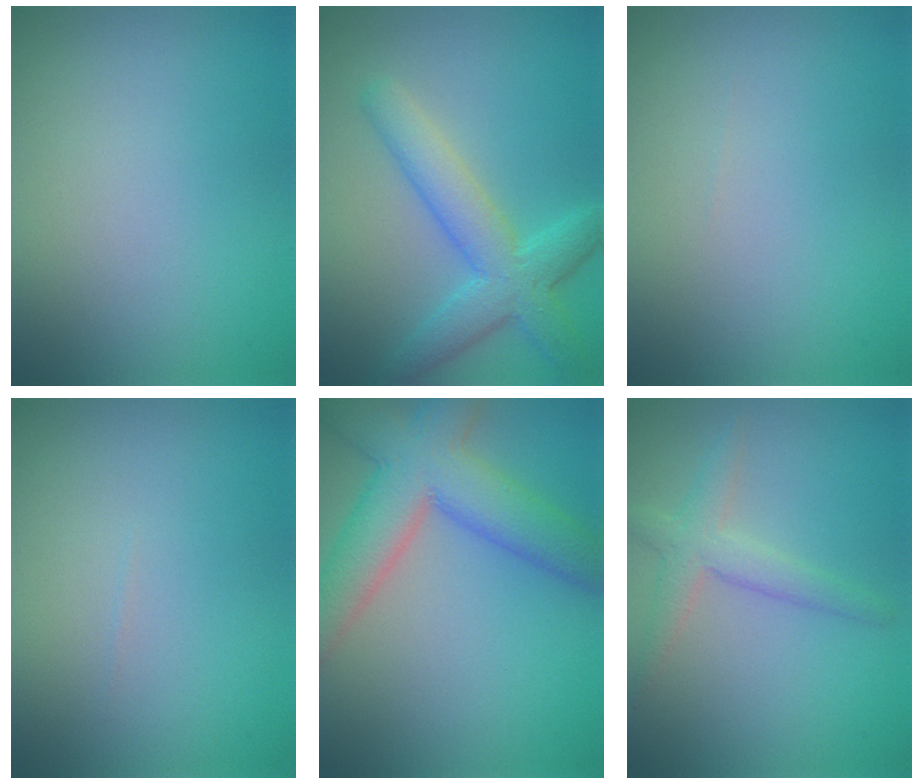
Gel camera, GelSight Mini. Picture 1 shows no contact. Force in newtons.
{"total": 5.2, "press": 5.2, "slide": 0.1}
{"total": 0.0}
{"total": 0.0}
{"total": 8.5, "press": 8.5, "slide": 0.4}
{"total": 2.8, "press": 2.7, "slide": 0.3}